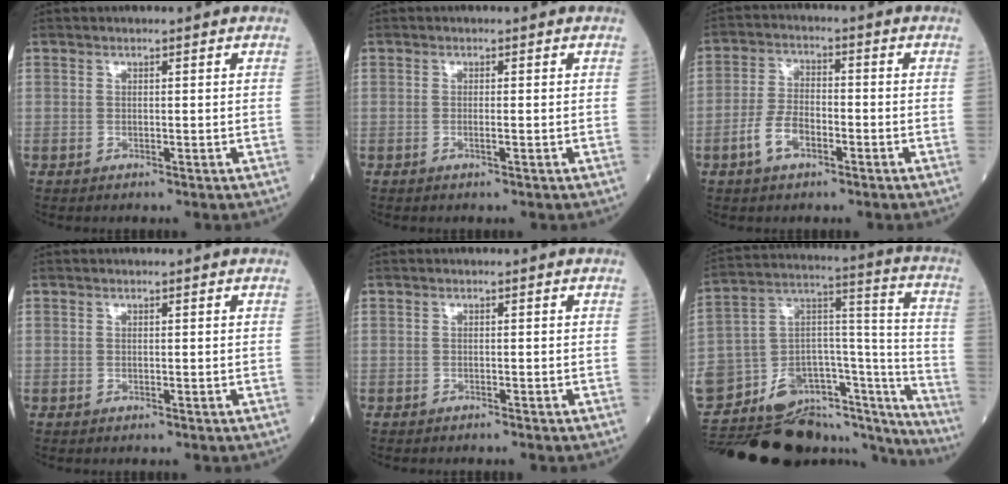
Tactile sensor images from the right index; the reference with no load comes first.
{"total": 0.9, "force": [-0.3, -0.1, 0.8], "torque": [-0.017, -0.001, -0.005]}
{"total": 5.7, "force": [-2.7, 2.7, 4.3], "torque": [-0.092, 0.006, -0.053]}
{"total": 0.0}
{"total": 1.3, "force": [-1.1, -0.1, 0.5], "torque": [-0.006, 0.002, -0.014]}
{"total": 32.2, "force": [-27.9, 7.8, 14.1], "torque": [-0.190, 0.027, -0.403]}